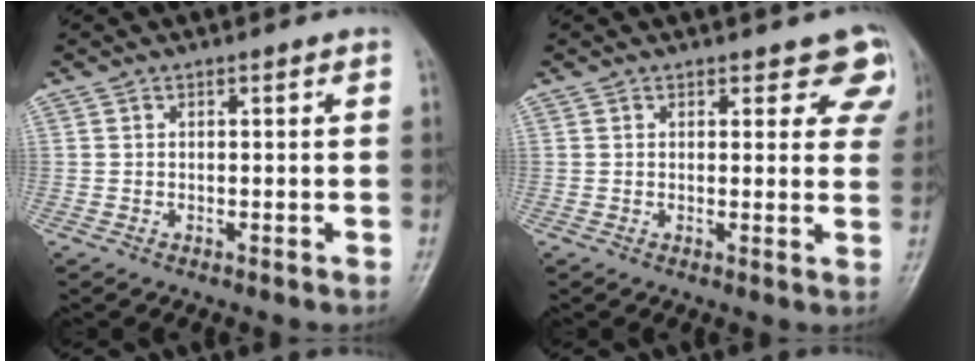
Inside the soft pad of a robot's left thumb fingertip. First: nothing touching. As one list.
[{"total": 6.0, "force": [4.5, 3.0, 2.6], "torque": [0.014, -0.021, 0.035]}]